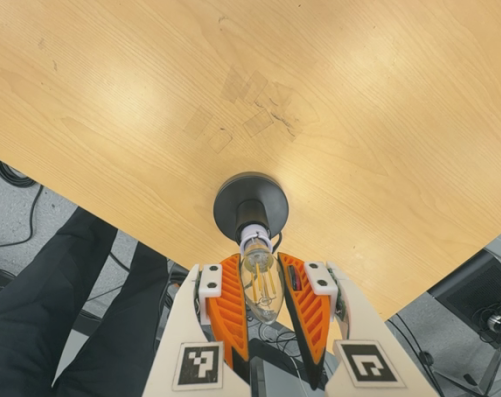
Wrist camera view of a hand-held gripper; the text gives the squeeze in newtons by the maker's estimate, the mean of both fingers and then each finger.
{"total": 10.4, "left": 9.9, "right": 10.9}